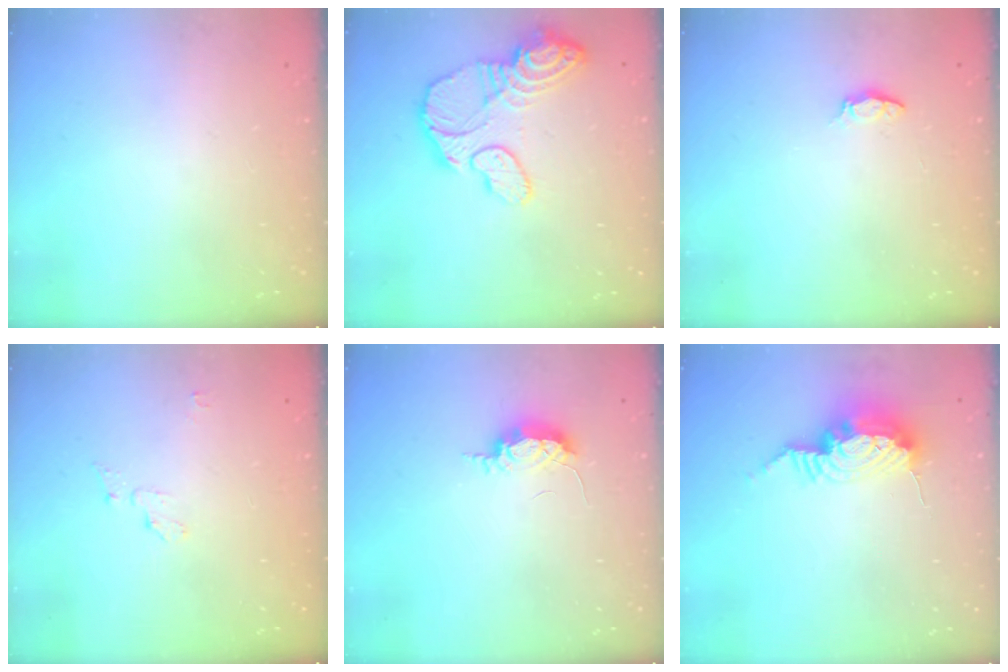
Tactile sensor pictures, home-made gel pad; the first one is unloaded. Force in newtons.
{"total": 15.7, "press": 15.6, "slide": 1.7}
{"total": 4.0, "press": 4.0, "slide": 0.4}
{"total": 3.9, "press": 3.9, "slide": 0.3}
{"total": 5.9, "press": 5.5, "slide": 2.2}
{"total": 11.9, "press": 11.8, "slide": 1.6}